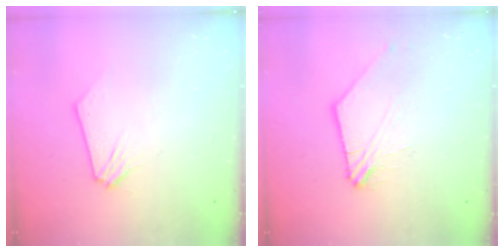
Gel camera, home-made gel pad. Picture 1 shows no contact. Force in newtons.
{"total": 2.4, "press": 2.4, "slide": 0.5}